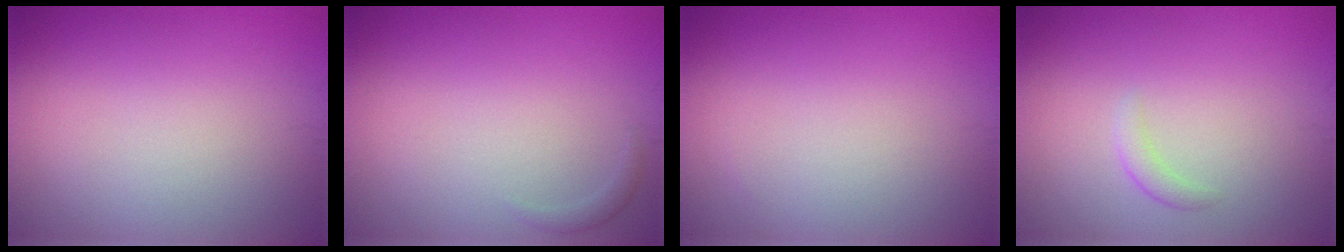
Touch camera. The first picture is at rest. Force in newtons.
{"total": 0.7, "press": 0.7, "slide": 0.1}
{"total": 0.0}
{"total": 1.1, "press": 1.1, "slide": 0.1}